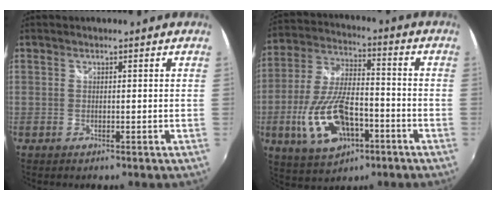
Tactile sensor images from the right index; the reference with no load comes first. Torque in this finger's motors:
{"motor_torque": [1.30, -0.84, 0.50, 0.21]}